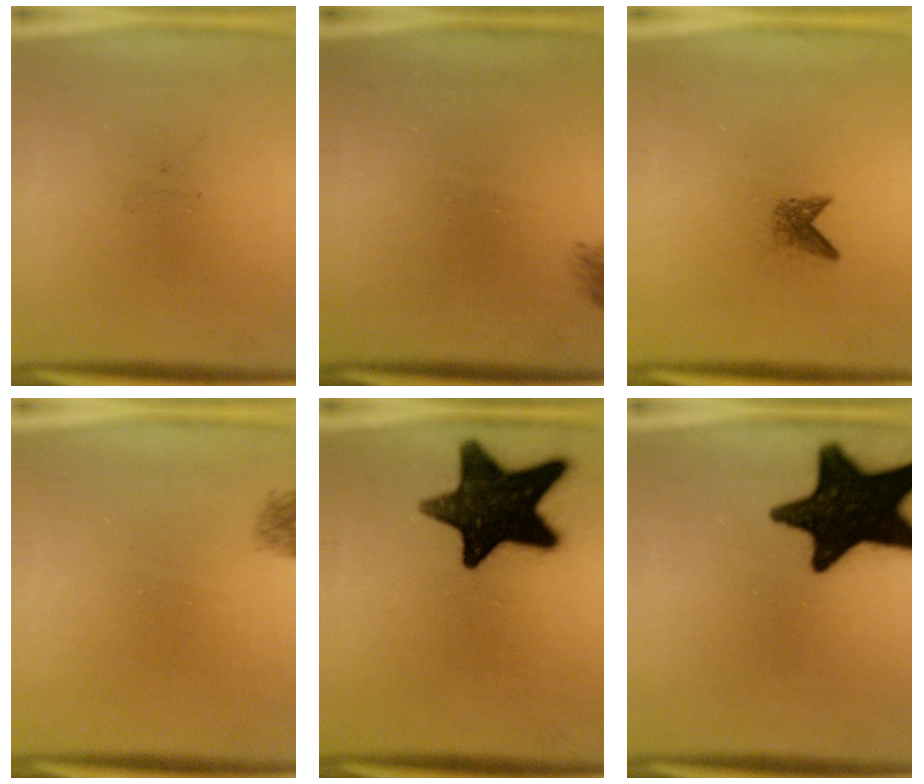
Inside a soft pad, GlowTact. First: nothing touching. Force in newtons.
{"total": 1.2}
{"total": 1.6}
{"total": 1.1}
{"total": 16.8}
{"total": 19.3}